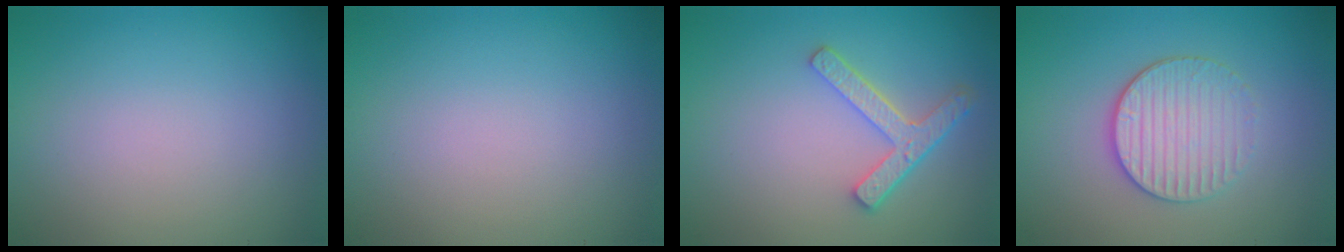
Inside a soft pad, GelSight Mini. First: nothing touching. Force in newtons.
{"total": 0.0}
{"total": 3.8, "press": 2.9, "slide": 2.4}
{"total": 3.7, "press": 3.3, "slide": 1.7}